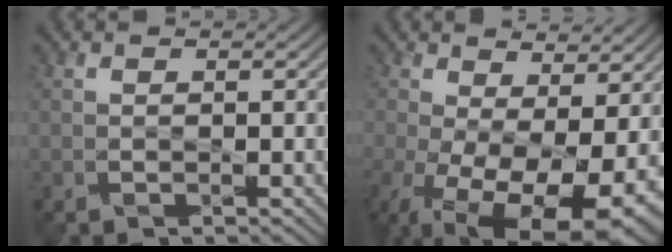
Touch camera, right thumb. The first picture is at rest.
{"total": 16.1, "force": [-4.6, 8.4, 13.0], "torque": [-0.250, -0.065, -0.030]}